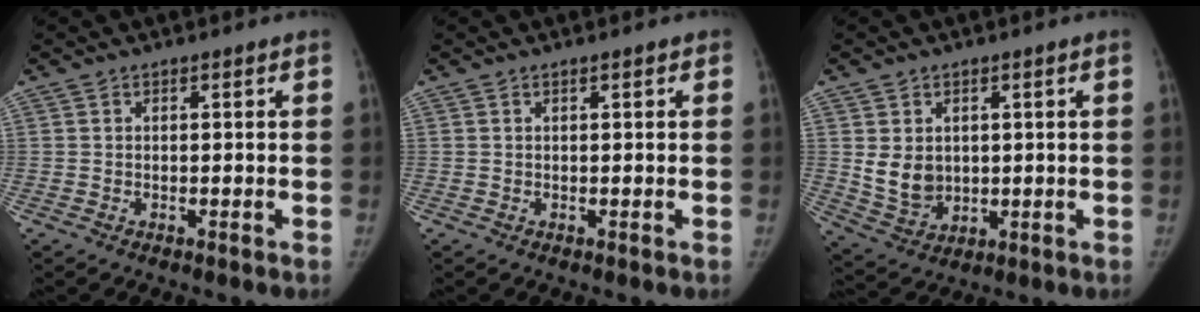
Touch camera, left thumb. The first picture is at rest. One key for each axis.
{"total": 0.5, "fx": 0.3, "fy": 0.2, "fz": 0.4, "tx": -0.005, "ty": 0.001, "tz": 0.002}
{"total": 6.7, "fx": 1.0, "fy": 5.5, "fz": 3.8, "tx": -0.040, "ty": -0.017, "tz": 0.038}